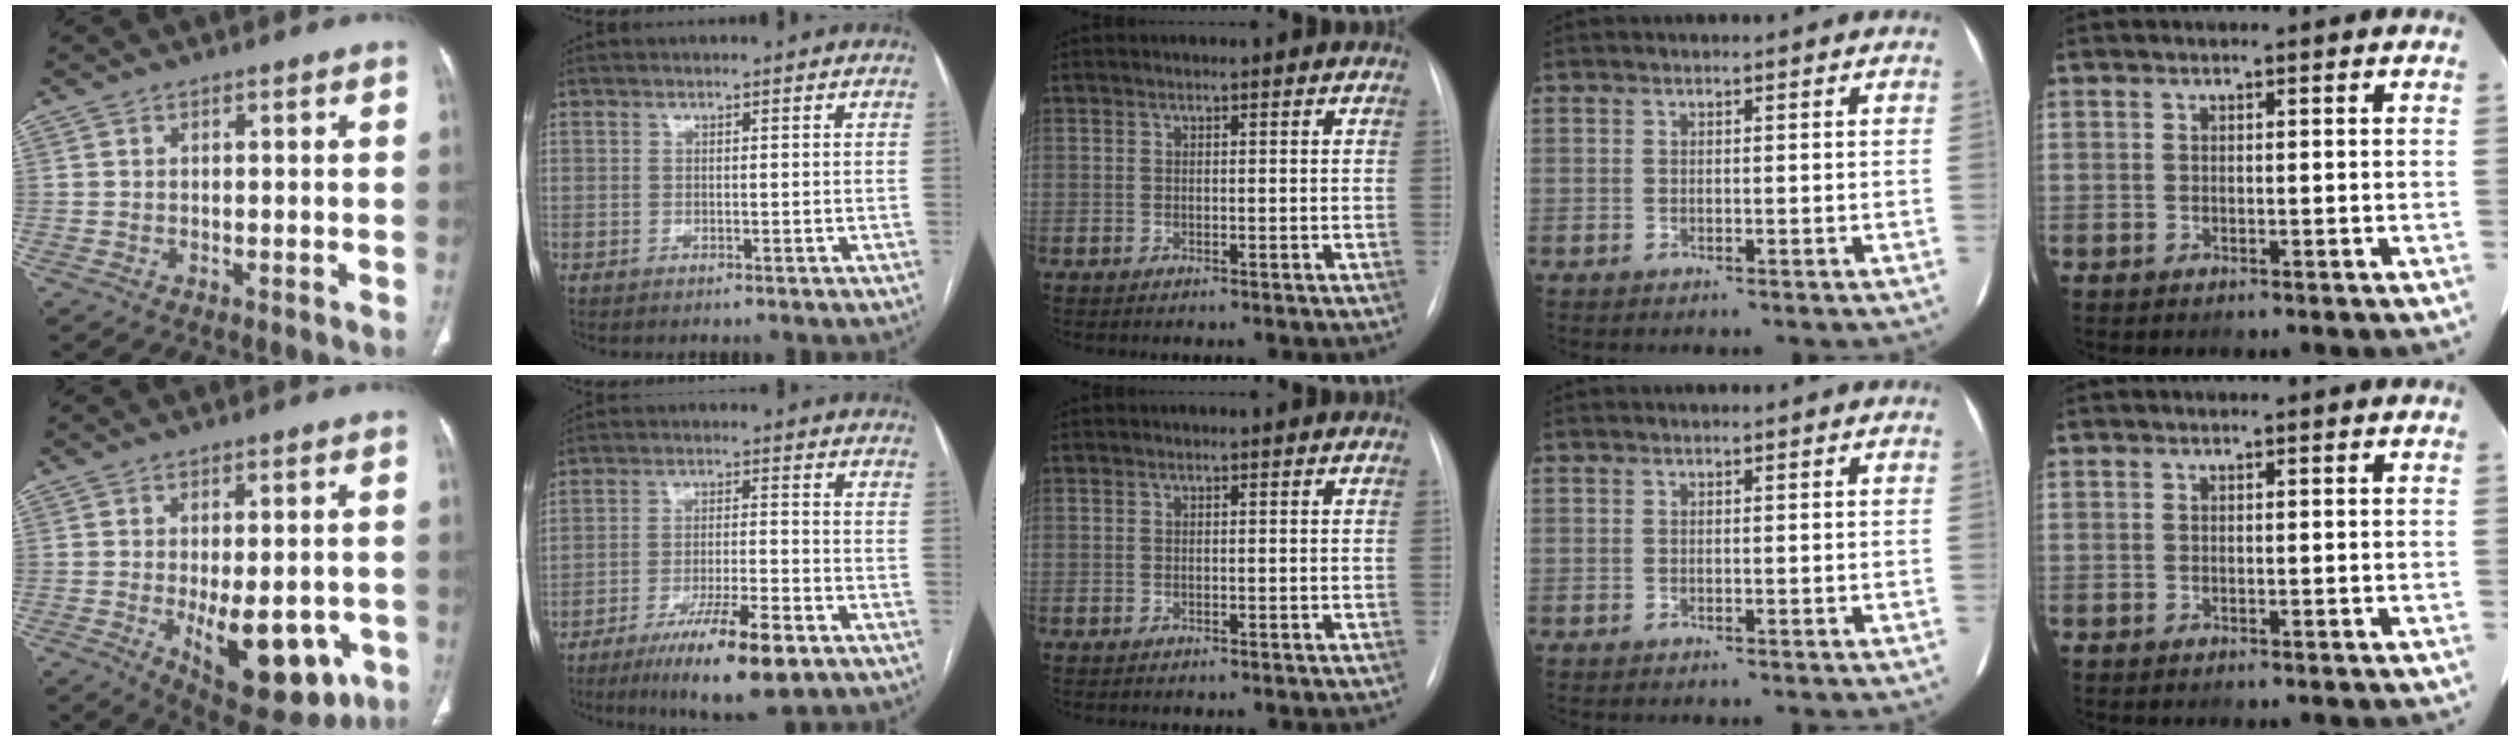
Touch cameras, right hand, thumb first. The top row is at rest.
{"thumb": {"total": 16.8, "force": [-5.0, 8.1, 13.8], "torque": [-0.166, -0.008, -0.045]}, "index": {"total": 12.2, "force": [-7.4, 1.6, 9.6], "torque": [-0.161, -0.022, -0.118]}}